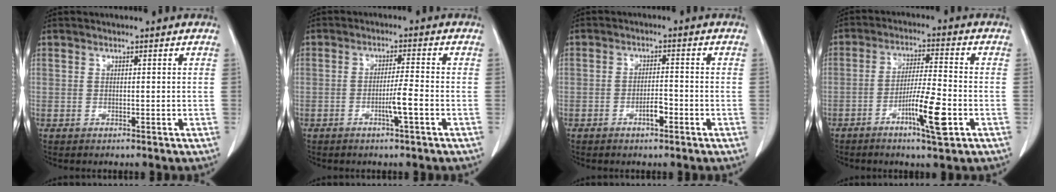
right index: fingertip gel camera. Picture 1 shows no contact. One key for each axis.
{"total": 3.8, "fx": -1.4, "fy": -0.3, "fz": 3.5, "tx": -0.061, "ty": -0.005, "tz": -0.026}
{"total": 2.7, "fx": -1.3, "fy": 0.8, "fz": 2.2, "tx": -0.038, "ty": 0.001, "tz": -0.022}
{"total": 8.2, "fx": -3.6, "fy": 0.3, "fz": 7.4, "tx": -0.135, "ty": -0.007, "tz": -0.060}